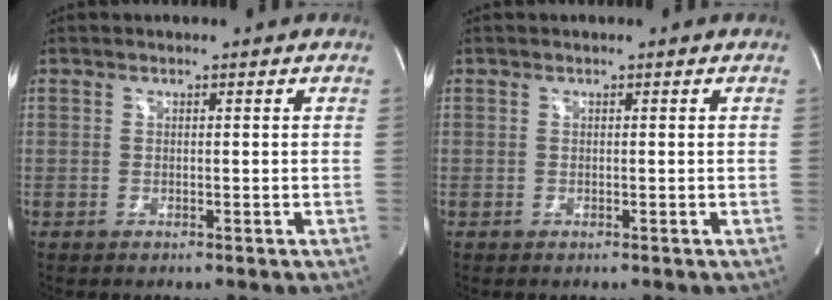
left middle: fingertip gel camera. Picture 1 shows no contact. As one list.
[{"total": 0.0}]